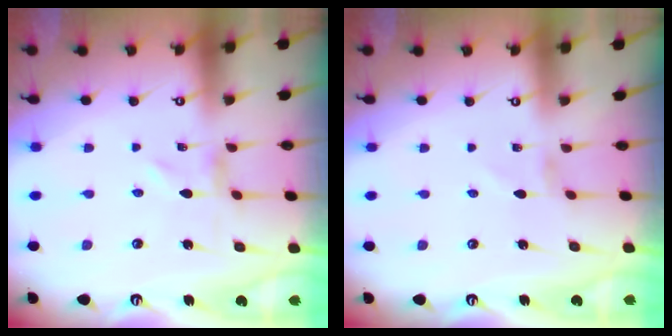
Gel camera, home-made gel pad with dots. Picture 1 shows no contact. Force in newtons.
{"total": 0.8, "press": 0.8, "slide": 0.1}